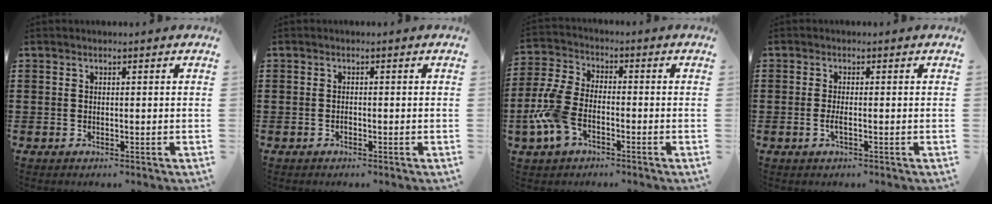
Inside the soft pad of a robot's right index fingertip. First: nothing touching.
{"total": 0.6, "force": [-0.4, 0.2, 0.4], "torque": [-0.009, -0.003, -0.007]}
{"total": 7.7, "force": [-3.1, 4.3, 5.6], "torque": [-0.153, -0.001, -0.065]}
{"total": 1.8, "force": [-0.5, 0.3, 1.7], "torque": [-0.037, -0.004, -0.011]}